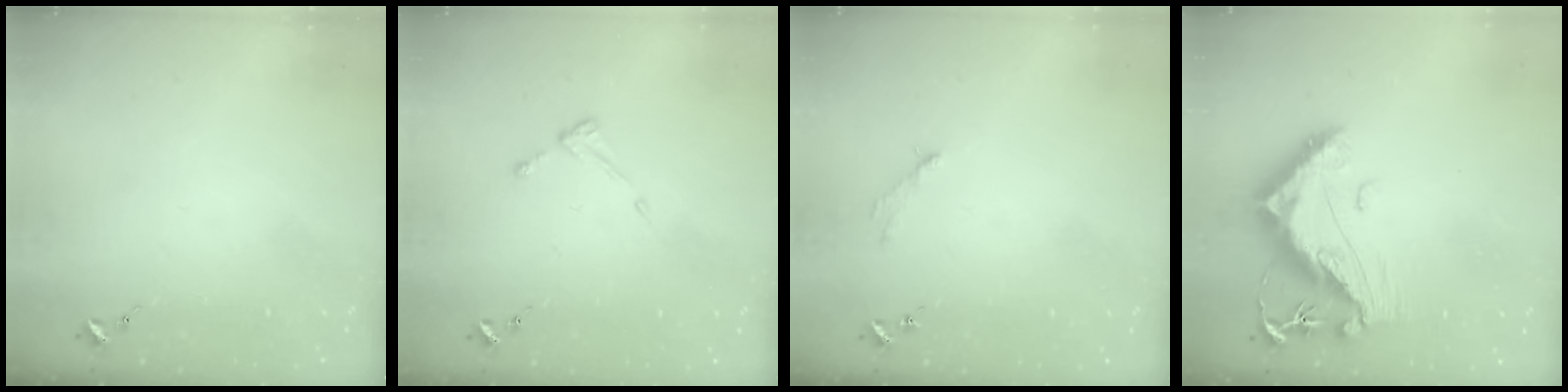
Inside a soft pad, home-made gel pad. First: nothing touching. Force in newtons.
{"total": 4.3, "press": 4.3, "slide": 0.5}
{"total": 2.8, "press": 2.8, "slide": 0.4}
{"total": 13.5, "press": 13.4, "slide": 1.3}